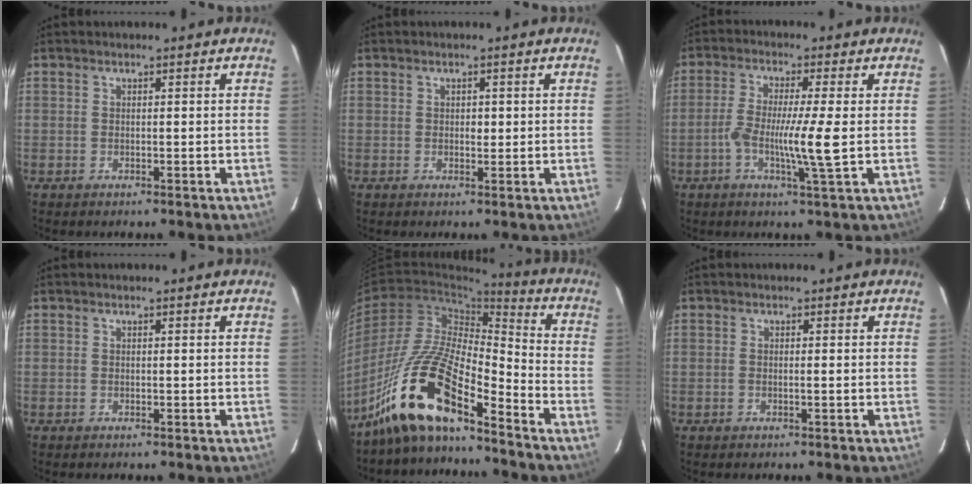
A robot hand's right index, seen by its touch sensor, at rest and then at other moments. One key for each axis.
{"total": 1.1, "fx": 0.1, "fy": 0.7, "fz": 0.9, "tx": -0.011, "ty": 0.001, "tz": 0.002}
{"total": 7.7, "fx": -1.3, "fy": -0.6, "fz": 7.6, "tx": -0.146, "ty": -0.012, "tz": -0.027}
{"total": 0.0}
{"total": 15.2, "fx": -11.0, "fy": 3.0, "fz": 10.1, "tx": -0.200, "ty": 0.006, "tz": -0.202}
{"total": 0.6, "fx": -0.2, "fy": -0.1, "fz": 0.5, "tx": -0.011, "ty": 0.001, "tz": -0.002}